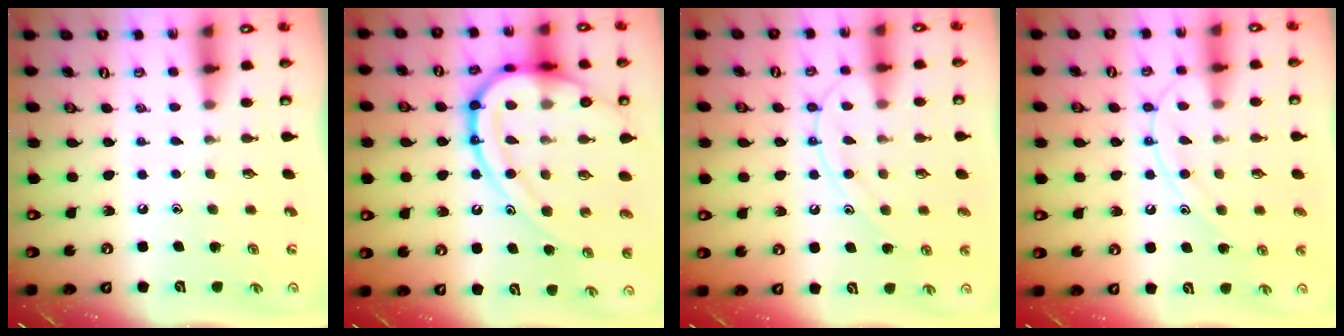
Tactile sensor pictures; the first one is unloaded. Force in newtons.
{"total": 21.9, "press": 21.8, "slide": 1.3}
{"total": 11.9, "press": 11.8, "slide": 1.1}
{"total": 11.9, "press": 11.8, "slide": 1.1}